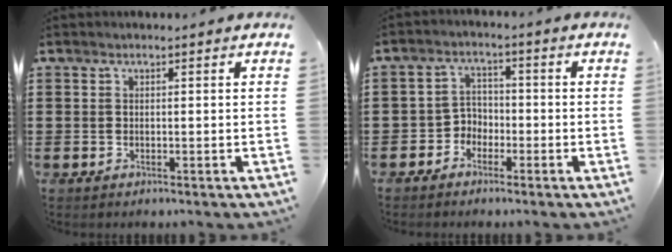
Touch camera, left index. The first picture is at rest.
{"total": 3.2, "force": [-2.3, 2.1, 0.5], "torque": [-0.019, 0.007, -0.052]}